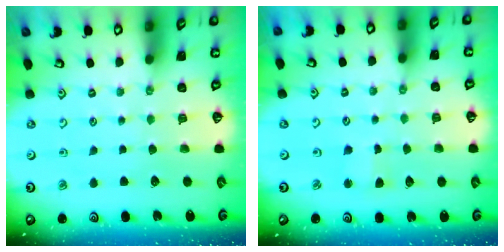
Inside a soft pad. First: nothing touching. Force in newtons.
{"total": 2.6, "press": 2.6, "slide": 0.3}